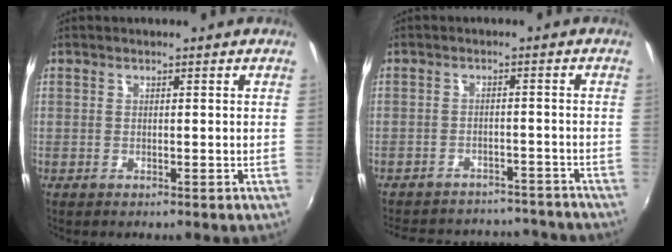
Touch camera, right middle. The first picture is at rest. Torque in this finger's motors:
{"motor_torque": [0.92, -1.22, 0.30, 0.10]}